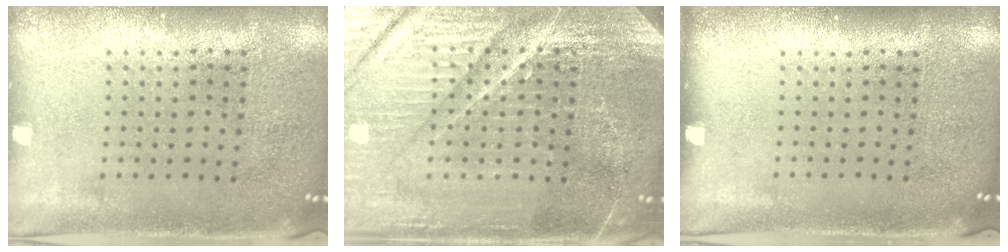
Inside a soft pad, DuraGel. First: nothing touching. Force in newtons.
{"total": 5.5, "press": 5.0, "slide": 2.2}
{"total": 0.0}